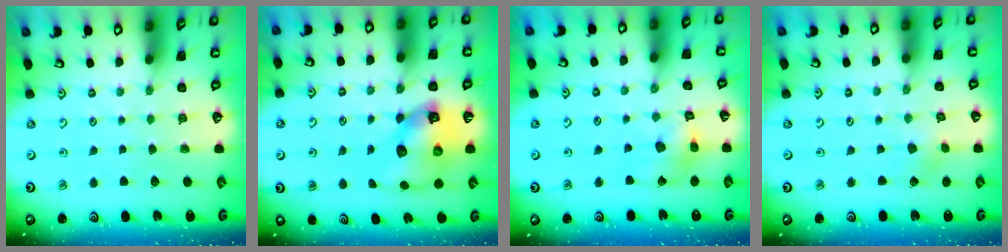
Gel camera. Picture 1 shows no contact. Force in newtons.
{"total": 12.5, "press": 12.4, "slide": 1.8}
{"total": 9.9, "press": 9.8, "slide": 1.3}
{"total": 1.9, "press": 1.9, "slide": 0.2}